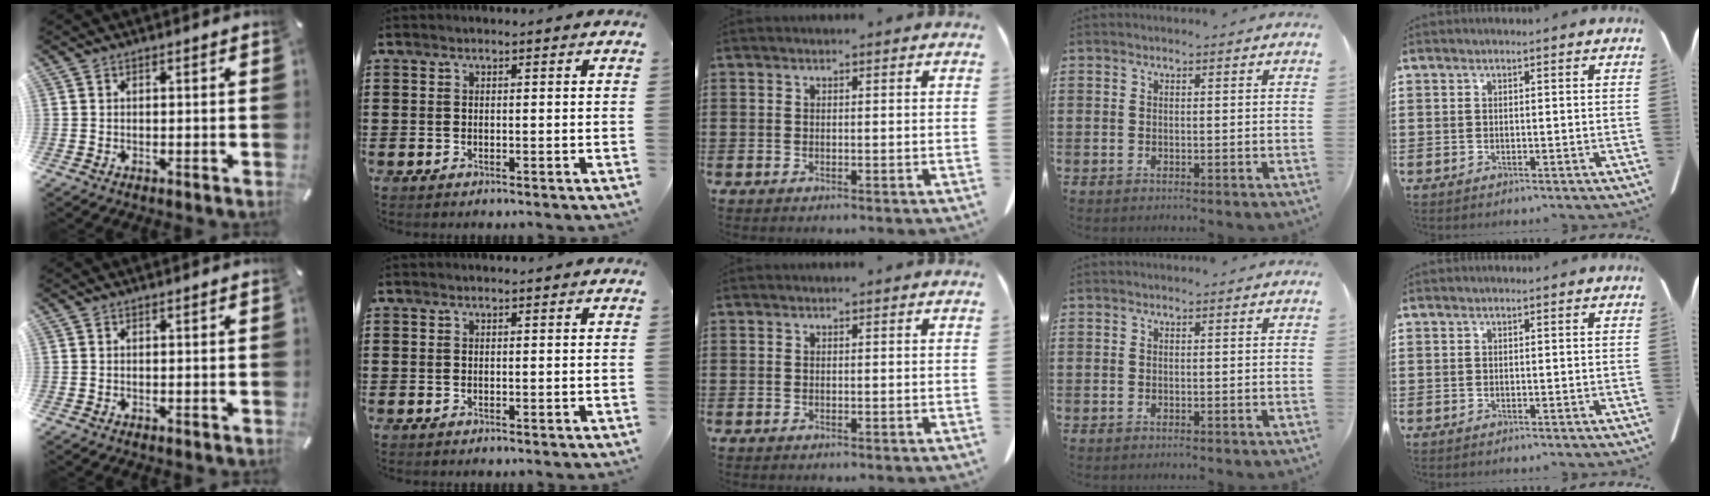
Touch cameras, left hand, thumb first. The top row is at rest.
{}